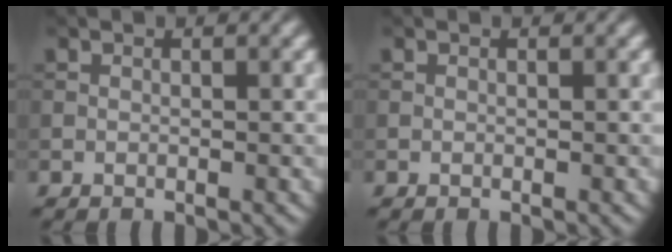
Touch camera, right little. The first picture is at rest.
{"total": 0.0}